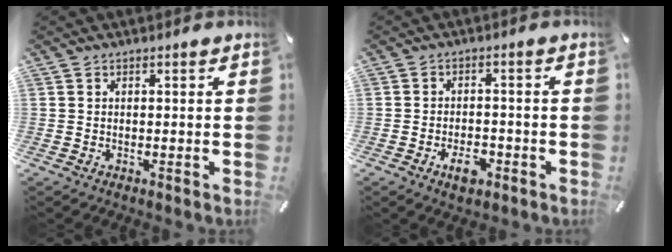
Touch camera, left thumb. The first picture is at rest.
{"total": 5.1, "force": [-2.6, 2.9, 3.3], "torque": [-0.063, 0.009, -0.047]}